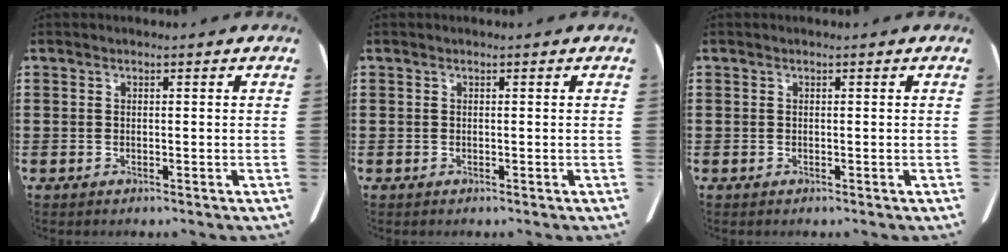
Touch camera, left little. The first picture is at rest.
{"total": 0.0}
{"total": 0.0}